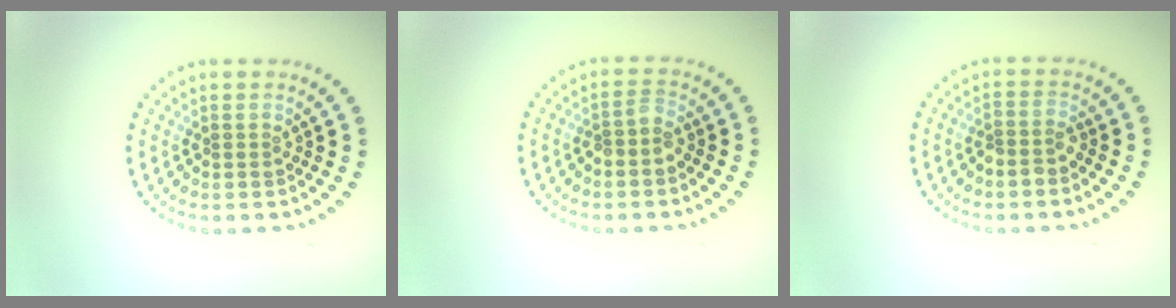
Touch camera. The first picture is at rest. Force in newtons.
{"total": 1.5, "press": 1.3, "slide": 0.8}
{"total": 1.7, "press": 1.4, "slide": 1.0}